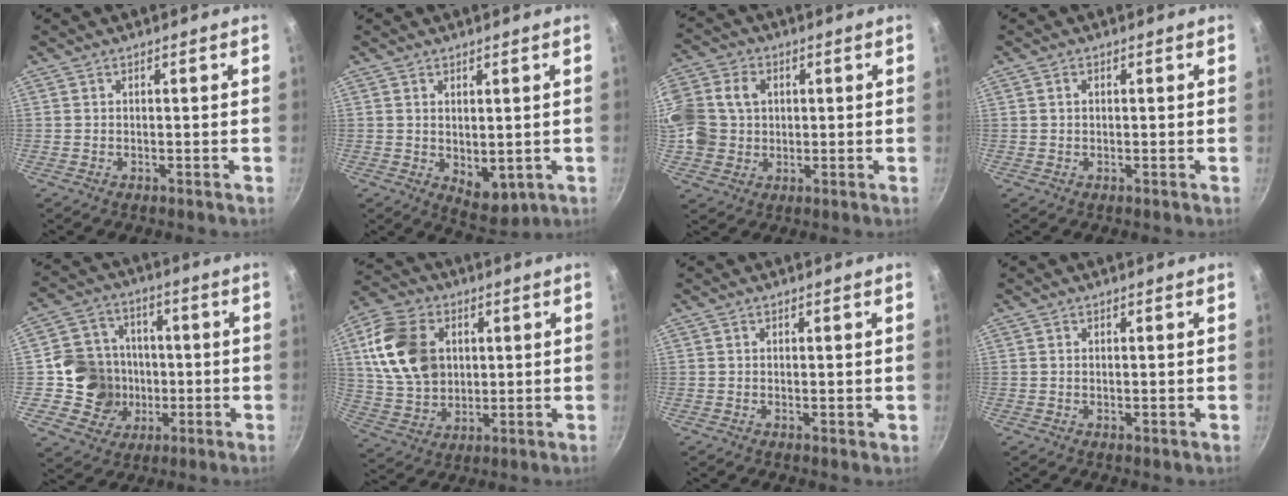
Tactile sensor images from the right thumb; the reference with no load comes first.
{"total": 5.9, "force": [0.2, 3.6, 4.6], "torque": [-0.052, -0.018, 0.017]}
{"total": 16.0, "force": [2.3, 13.6, 8.0], "torque": [-0.196, 0.025, 0.037]}
{"total": 1.0, "force": [0.2, 0.7, 0.6], "torque": [-0.009, 0.005, 0.004]}
{"total": 12.8, "force": [-1.2, 12.0, 4.3], "torque": [-0.041, 0.022, -0.024]}
{"total": 16.5, "force": [3.6, 12.2, 10.6], "torque": [-0.182, -0.003, 0.072]}
{"total": 0.7, "force": [0.2, 0.3, 0.6], "torque": [-0.007, -0.001, 0.002]}
{"total": 0.6, "force": [0.1, 0.3, 0.5], "torque": [-0.008, -0.001, 0.001]}